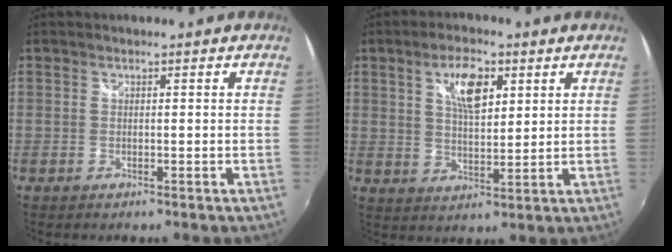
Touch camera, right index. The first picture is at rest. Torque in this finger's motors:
{"motor_torque": [0.48, 0.47, 0.22, 0.09]}